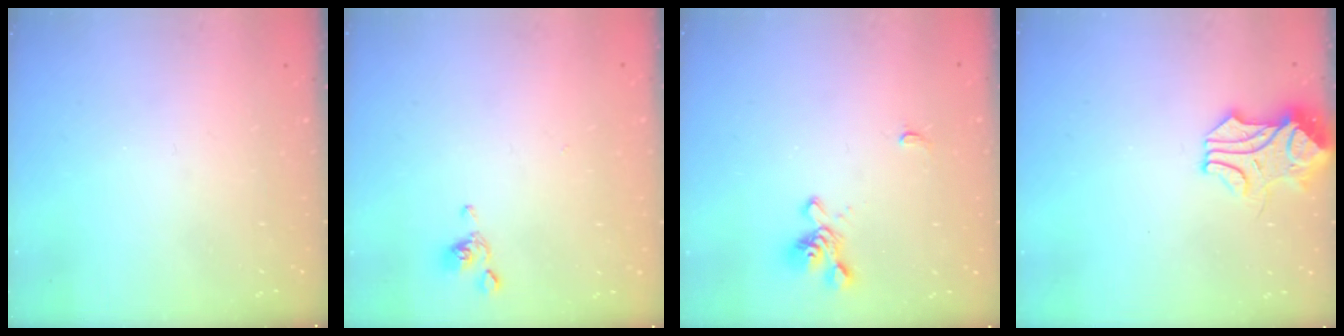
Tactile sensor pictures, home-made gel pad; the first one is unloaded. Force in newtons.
{"total": 2.0, "press": 2.0, "slide": 0.1}
{"total": 1.2, "press": 0.2, "slide": 1.2}
{"total": 1.4, "press": 1.3, "slide": 0.5}